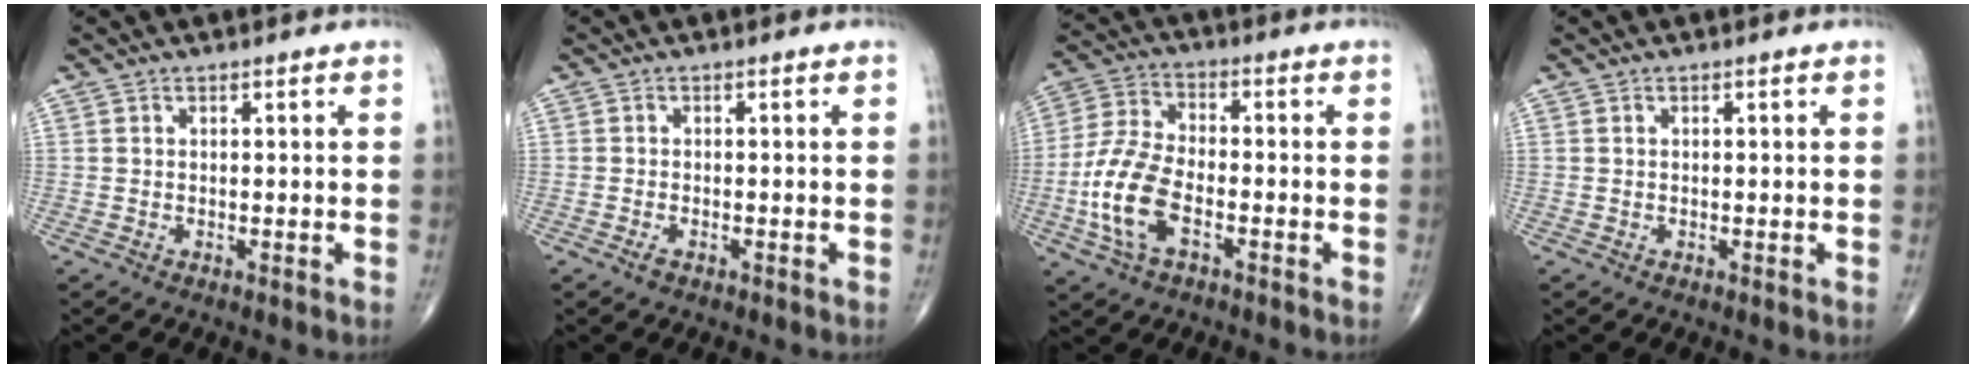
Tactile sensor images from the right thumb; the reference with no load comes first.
{"total": 1.2, "force": [-0.7, 0.6, 0.7], "torque": [-0.016, 0.003, -0.013]}
{"total": 12.0, "force": [-3.9, 6.2, 9.6], "torque": [-0.203, 0.021, -0.079]}
{"total": 0.0}